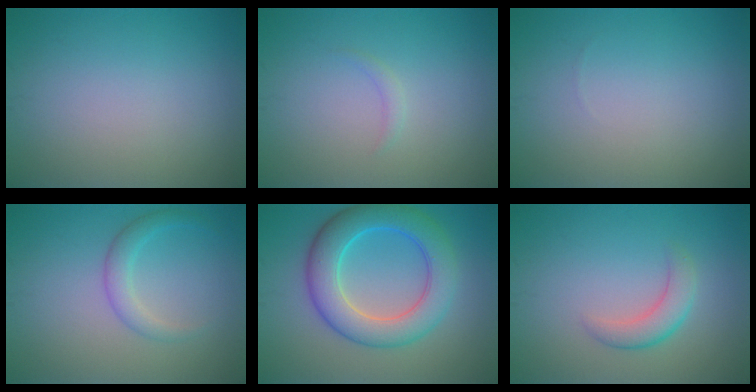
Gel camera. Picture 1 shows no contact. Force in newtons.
{"total": 0.7, "press": 0.7, "slide": 0.0}
{"total": 0.0}
{"total": 2.1, "press": 2.1, "slide": 0.1}
{"total": 7.3, "press": 7.3, "slide": 0.1}
{"total": 2.6, "press": 2.6, "slide": 0.1}